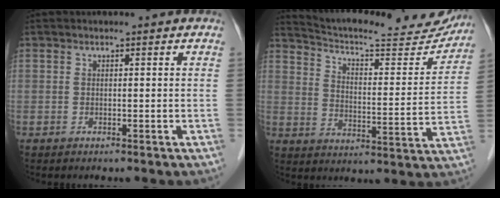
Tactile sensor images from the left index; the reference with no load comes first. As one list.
[{"total": 22.1, "force": [21.0, 3.1, 6.2], "torque": [-0.097, -0.039, 0.280]}]